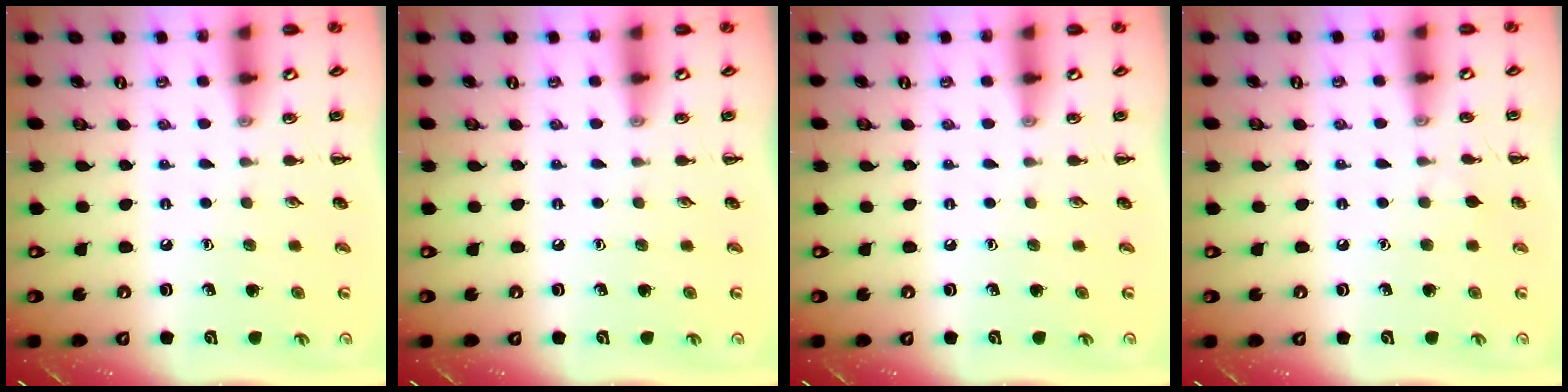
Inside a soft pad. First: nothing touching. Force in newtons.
{"total": 0.0}
{"total": 0.0}
{"total": 3.4, "press": 3.2, "slide": 1.1}